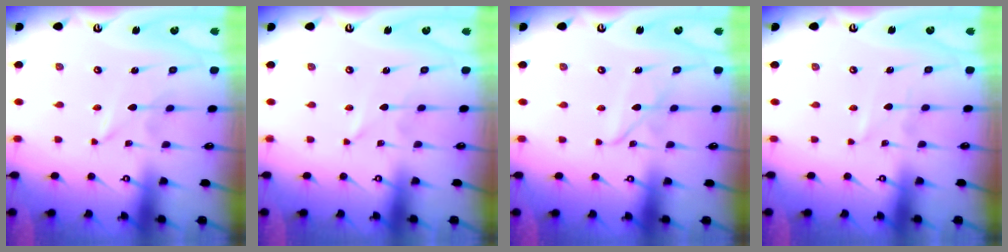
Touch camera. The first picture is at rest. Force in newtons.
{"total": 0.0}
{"total": 3.1, "press": 3.1, "slide": 0.2}
{"total": 0.0}